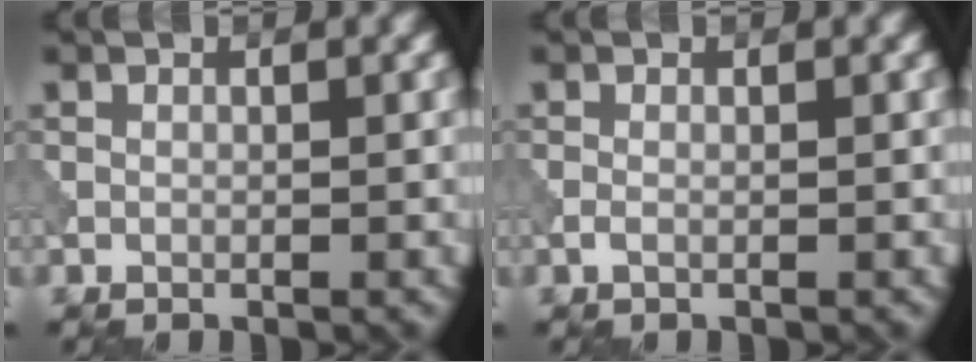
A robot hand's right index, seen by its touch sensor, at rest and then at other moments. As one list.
[{"total": 0.6, "force": [-0.3, 0.2, 0.5], "torque": [-0.014, 0.000, -0.007]}]